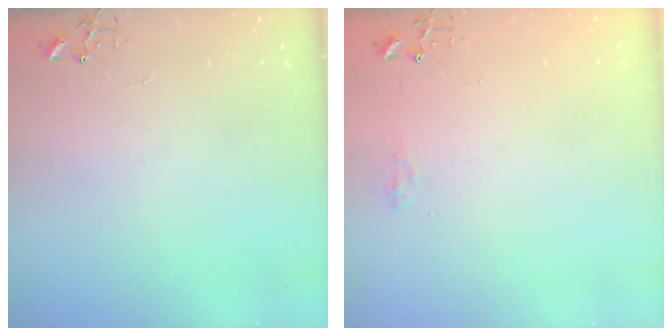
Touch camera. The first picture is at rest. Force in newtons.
{"total": 5.9, "press": 5.9, "slide": 0.7}